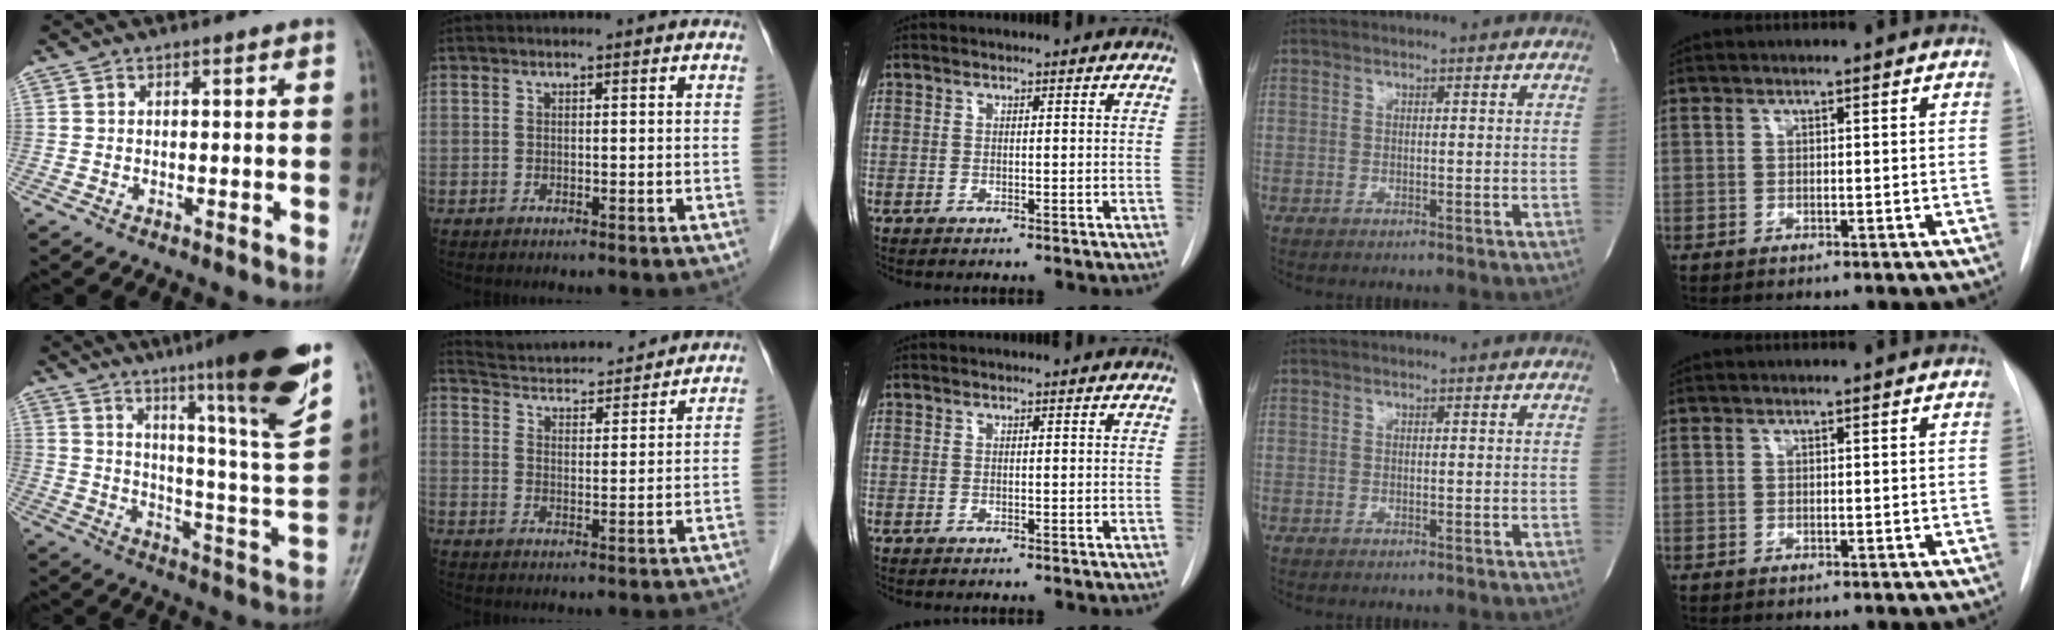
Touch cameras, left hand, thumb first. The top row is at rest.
{"thumb": {"total": 22.7, "force": [14.5, 1.2, 17.4], "torque": [-0.229, -0.069, 0.214]}, "index": {"total": 15.6, "force": [14.9, 2.3, 4.0], "torque": [-0.068, 0.021, 0.218]}}